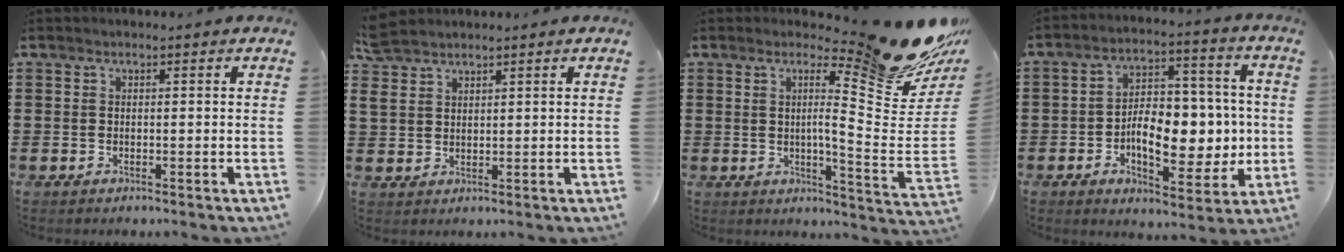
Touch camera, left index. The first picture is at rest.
{"total": 3.6, "force": [2.9, 1.9, 1.0], "torque": [-0.031, 0.005, 0.056]}
{"total": 13.1, "force": [9.1, 1.4, 9.3], "torque": [-0.142, -0.089, 0.139]}
{"total": 10.1, "force": [-1.6, 5.8, 8.2], "torque": [-0.123, 0.005, -0.031]}